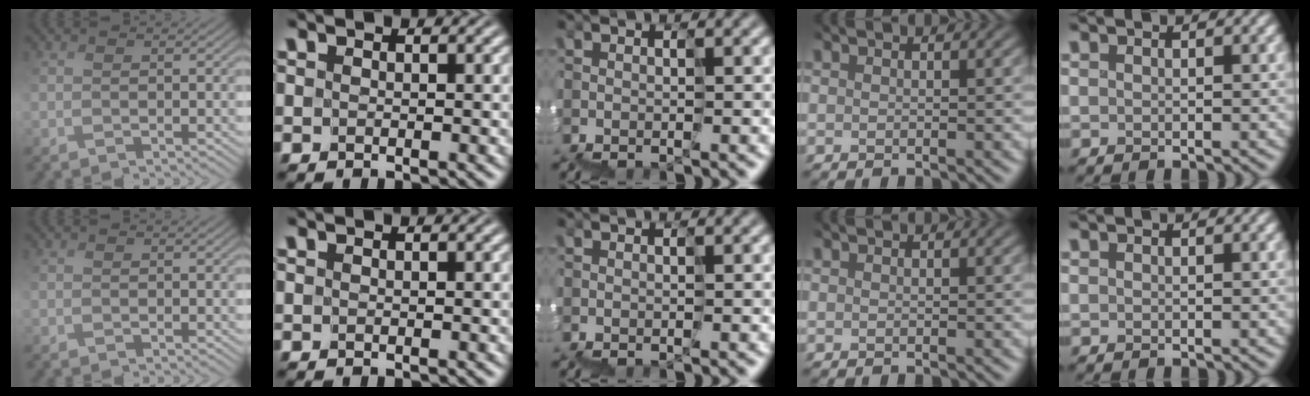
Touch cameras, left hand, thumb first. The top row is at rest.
{}